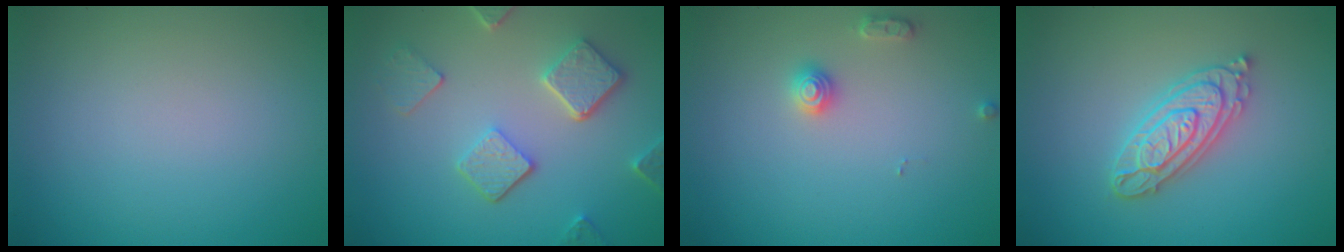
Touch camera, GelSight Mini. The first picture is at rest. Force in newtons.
{"total": 5.0, "press": 3.9, "slide": 3.2}
{"total": 1.7, "press": 1.7, "slide": 0.3}
{"total": 4.3, "press": 4.2, "slide": 0.7}